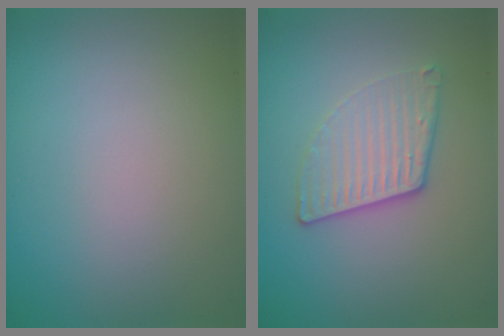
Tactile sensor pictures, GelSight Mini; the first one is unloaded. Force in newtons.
{"total": 3.1, "press": 2.7, "slide": 1.4}